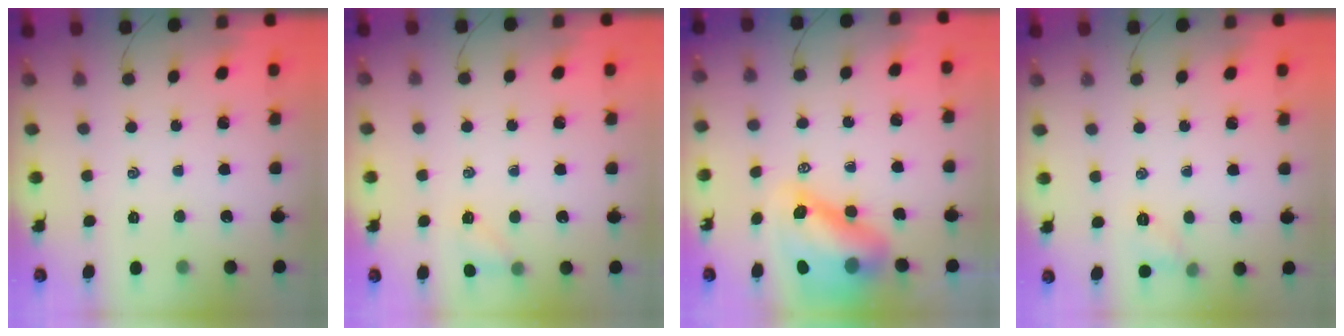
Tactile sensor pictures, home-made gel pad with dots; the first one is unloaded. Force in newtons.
{"total": 5.7, "press": 5.6, "slide": 0.9}
{"total": 12.8, "press": 12.2, "slide": 3.9}
{"total": 5.6, "press": 5.5, "slide": 1.3}